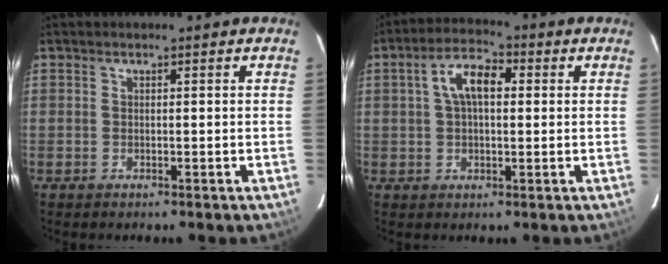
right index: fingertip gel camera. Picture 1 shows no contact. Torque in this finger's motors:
{"motor_torque": [0.31, 0.15, 0.19, 0.09]}